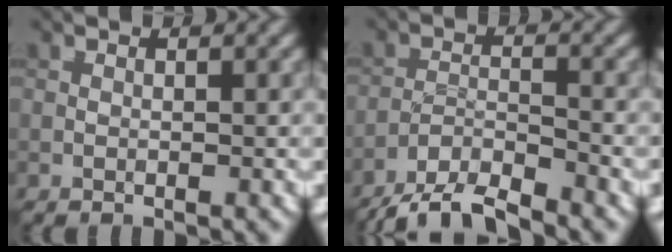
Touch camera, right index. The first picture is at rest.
{"total": 5.6, "force": [-5.0, 0.9, 2.2], "torque": [-0.044, -0.009, -0.097]}